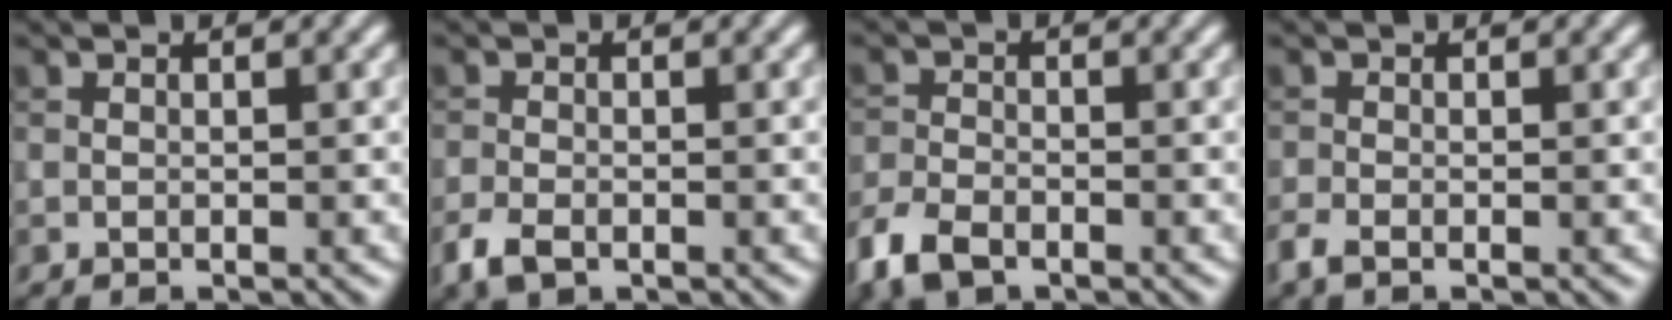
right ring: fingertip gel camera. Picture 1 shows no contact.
{"total": 2.6, "force": [-1.5, 1.4, 1.6], "torque": [-0.037, -0.006, -0.037]}
{"total": 4.6, "force": [-3.1, 2.3, 2.4], "torque": [-0.057, -0.008, -0.073]}
{"total": 1.5, "force": [-1.0, 0.6, 0.9], "torque": [-0.023, -0.006, -0.027]}